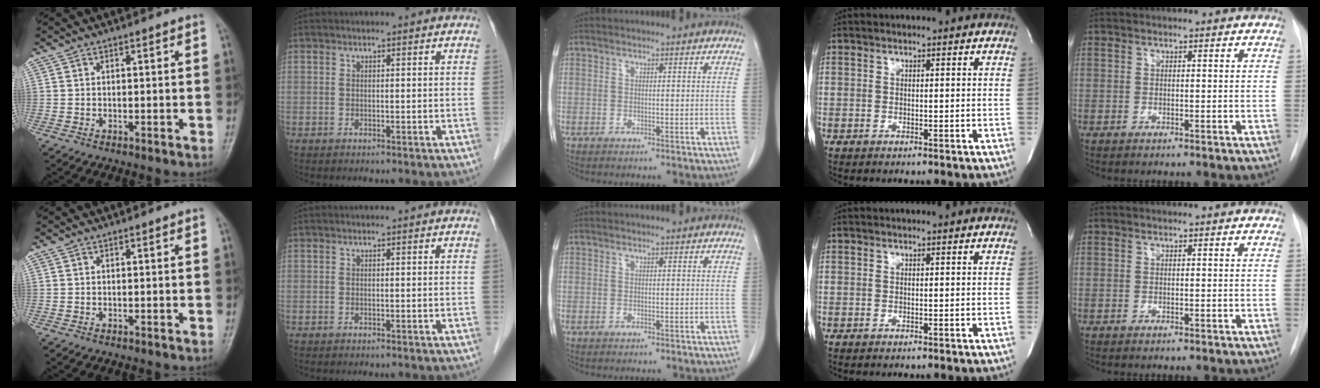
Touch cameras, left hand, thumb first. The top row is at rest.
{}